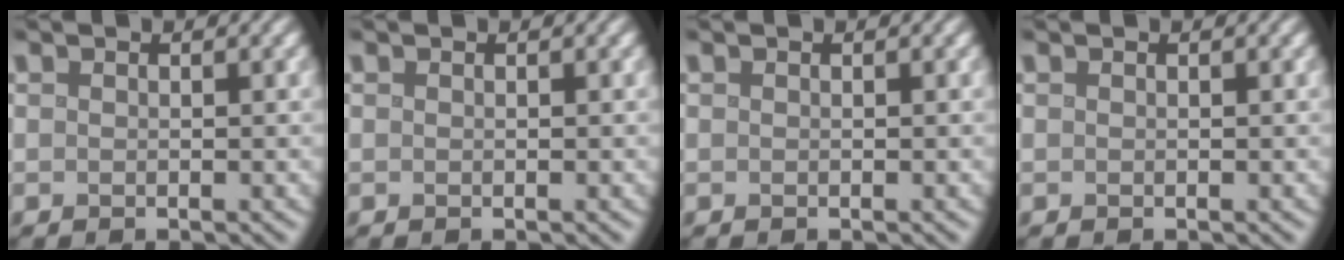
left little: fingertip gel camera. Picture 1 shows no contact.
{"total": 0.0}
{"total": 0.0}
{"total": 0.0}